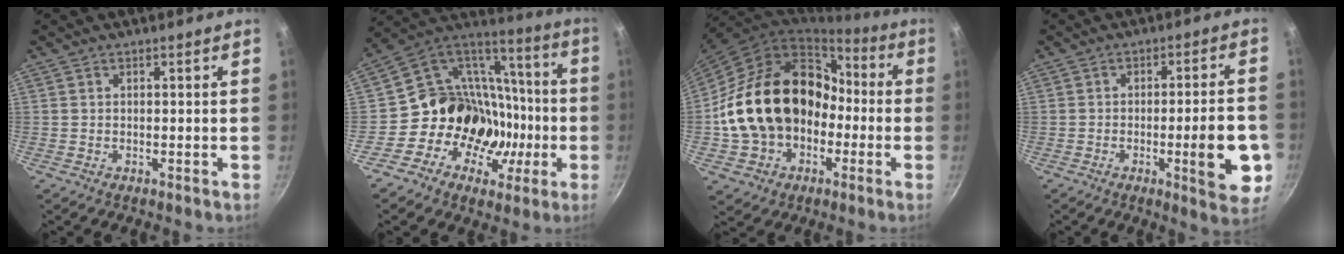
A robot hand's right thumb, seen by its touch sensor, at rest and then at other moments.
{"total": 22.0, "force": [-5.4, 18.4, 10.7], "torque": [-0.132, 0.057, -0.089]}
{"total": 23.1, "force": [-2.4, 17.6, 14.7], "torque": [-0.229, 0.070, -0.023]}
{"total": 12.0, "force": [-3.2, 2.9, 11.2], "torque": [-0.133, 0.010, -0.043]}